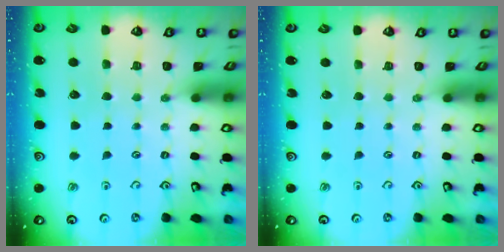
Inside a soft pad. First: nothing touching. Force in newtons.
{"total": 0.0}